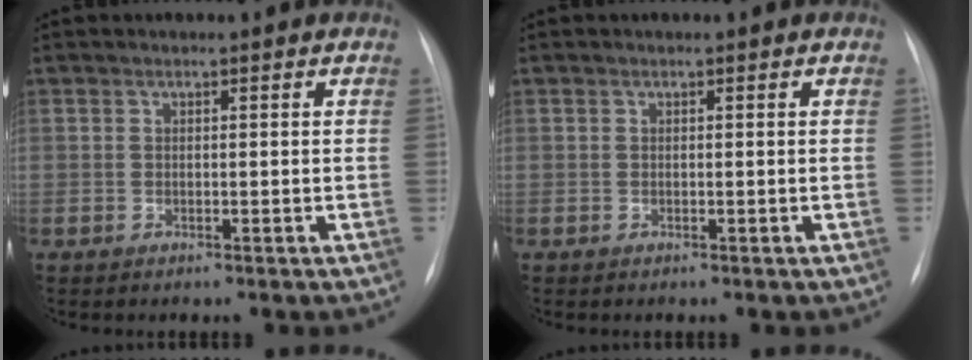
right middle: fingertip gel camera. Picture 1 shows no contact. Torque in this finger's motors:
{"motor_torque": [-0.14, -0.10, 0.00, 0.00]}